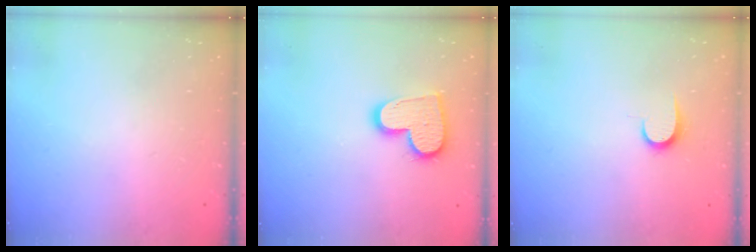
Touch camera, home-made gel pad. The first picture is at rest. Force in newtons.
{"total": 14.8, "press": 14.8, "slide": 1.1}
{"total": 6.0, "press": 6.0, "slide": 0.6}